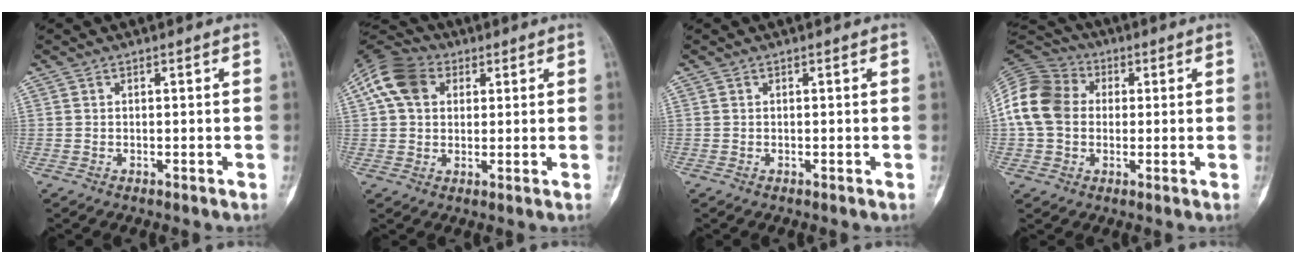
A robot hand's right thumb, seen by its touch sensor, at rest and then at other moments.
{"total": 10.3, "force": [3.7, 7.1, 6.4], "torque": [-0.124, 0.016, 0.059]}
{"total": 0.0}
{"total": 13.7, "force": [0.8, 11.0, 8.1], "torque": [-0.154, 0.031, 0.008]}